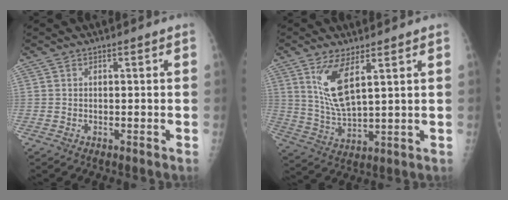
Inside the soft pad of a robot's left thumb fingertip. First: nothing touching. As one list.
[{"total": 9.4, "force": [4.3, 2.9, 7.9], "torque": [-0.157, -0.031, 0.097]}]